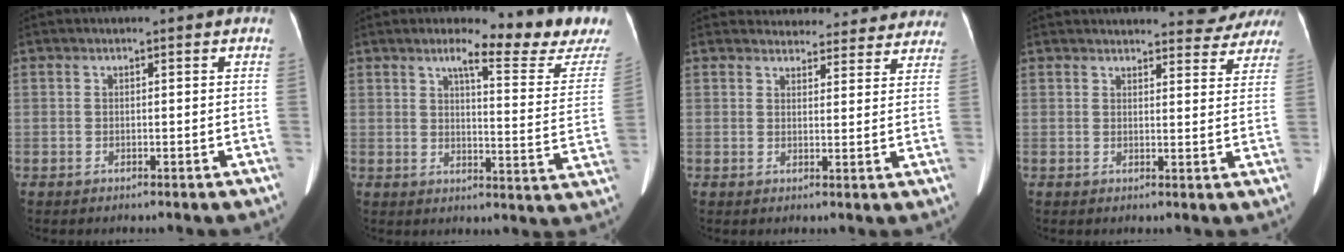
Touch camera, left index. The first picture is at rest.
{"total": 14.4, "force": [12.8, 1.0, 6.5], "torque": [-0.080, -0.064, 0.141]}
{"total": 17.6, "force": [16.5, 5.5, 2.4], "torque": [-0.010, -0.008, 0.180]}
{"total": 17.5, "force": [16.5, 4.3, 3.4], "torque": [-0.032, -0.016, 0.178]}